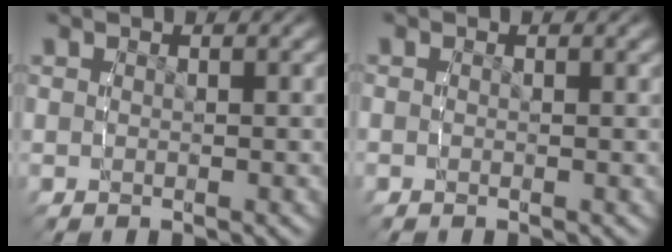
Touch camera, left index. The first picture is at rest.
{"total": 0.6, "force": [-0.4, 0.5, 0.1], "torque": [0.003, -0.004, -0.010]}